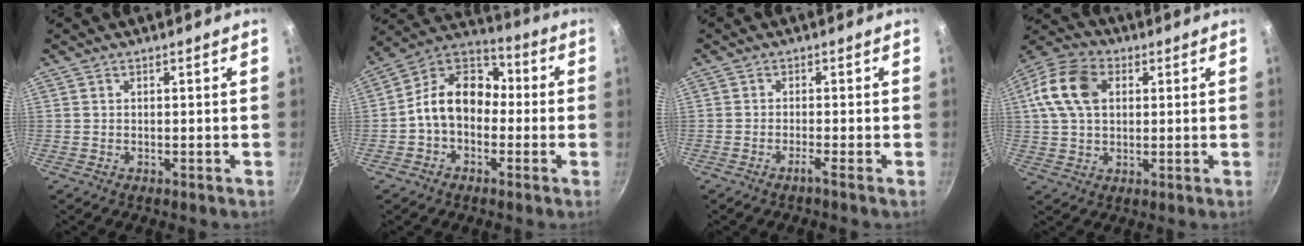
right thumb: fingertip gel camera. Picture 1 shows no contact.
{"total": 12.9, "force": [-1.6, 9.6, 8.4], "torque": [-0.098, 0.049, -0.054]}
{"total": 1.6, "force": [-1.0, -0.5, 1.1], "torque": [-0.031, 0.007, -0.023]}
{"total": 12.7, "force": [3.0, 8.7, 8.7], "torque": [-0.156, 0.015, 0.041]}